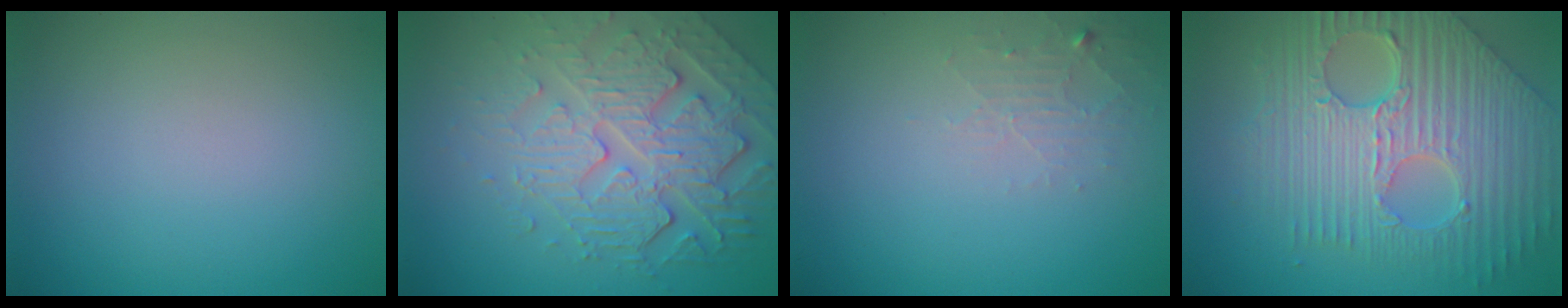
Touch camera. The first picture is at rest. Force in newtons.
{"total": 6.7, "press": 5.0, "slide": 4.5}
{"total": 1.7, "press": 1.7, "slide": 0.3}
{"total": 10.3, "press": 7.1, "slide": 7.5}